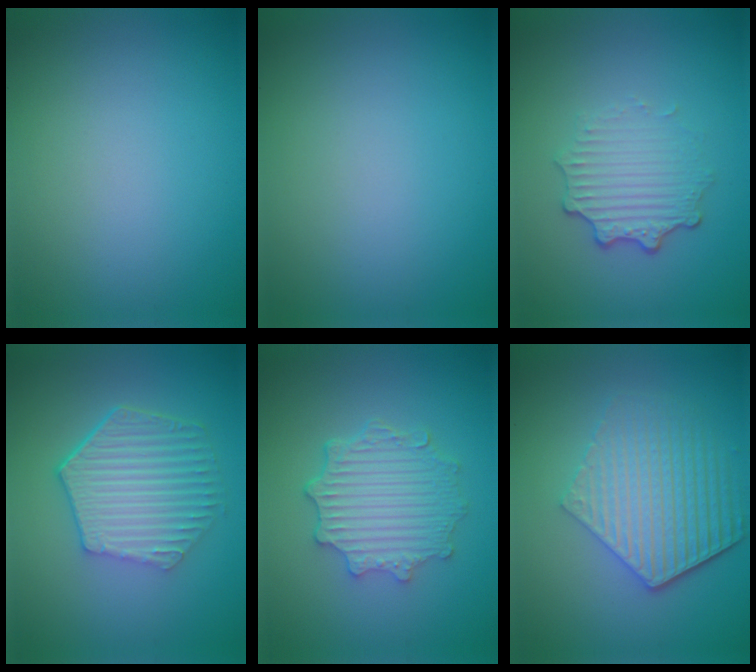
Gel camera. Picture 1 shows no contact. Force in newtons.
{"total": 0.0}
{"total": 3.2, "press": 2.5, "slide": 1.9}
{"total": 6.0, "press": 4.5, "slide": 4.0}
{"total": 4.7, "press": 3.8, "slide": 2.7}
{"total": 5.8, "press": 4.3, "slide": 3.9}